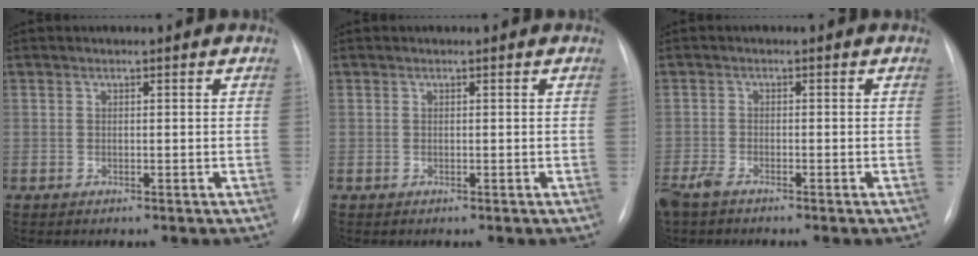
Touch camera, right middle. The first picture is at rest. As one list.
[{"total": 0.0}, {"total": 3.4, "force": [-2.7, 0.8, 2.0], "torque": [-0.046, -0.008, -0.053]}]